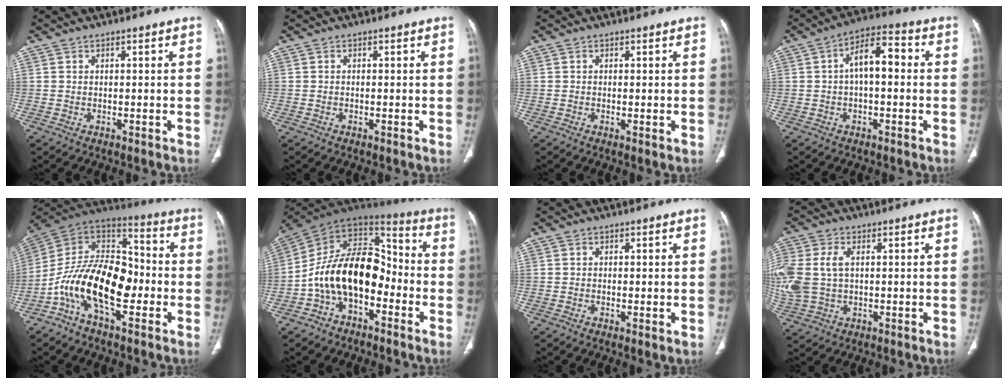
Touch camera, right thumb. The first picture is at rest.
{"total": 0.0}
{"total": 0.8, "force": [-0.1, 0.1, 0.8], "torque": [-0.022, -0.005, -0.003]}
{"total": 8.7, "force": [0.4, 4.2, 7.7], "torque": [-0.118, 0.033, -0.002]}
{"total": 18.9, "force": [-5.5, 9.8, 15.2], "torque": [-0.246, 0.065, -0.105]}
{"total": 17.5, "force": [-4.8, 10.8, 12.9], "torque": [-0.195, 0.081, -0.091]}
{"total": 1.0, "force": [-0.1, 0.2, 0.9], "torque": [-0.024, -0.006, -0.003]}
{"total": 12.3, "force": [1.1, 8.1, 9.1], "torque": [-0.253, 0.008, 0.029]}